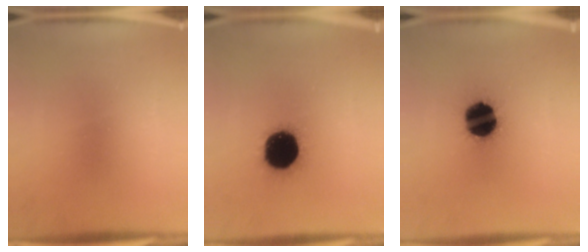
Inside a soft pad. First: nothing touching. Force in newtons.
{"total": 19.4}
{"total": 16.3}